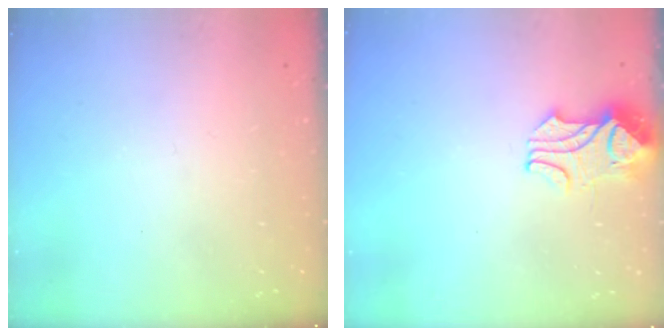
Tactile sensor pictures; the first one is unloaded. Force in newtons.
{"total": 2.2, "press": 2.1, "slide": 0.8}